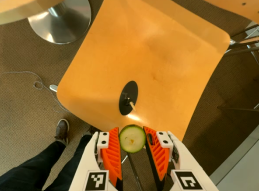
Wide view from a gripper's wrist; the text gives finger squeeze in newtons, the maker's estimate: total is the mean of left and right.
{"total": 10.1, "left": 10.2, "right": 10.1}